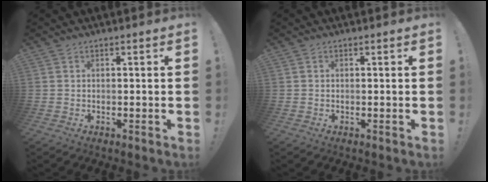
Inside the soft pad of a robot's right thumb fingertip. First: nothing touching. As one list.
[{"total": 0.0}]